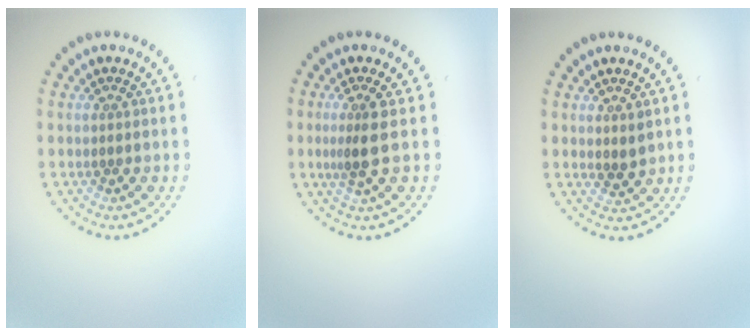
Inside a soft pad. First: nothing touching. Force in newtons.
{"total": 2.3, "press": 1.8, "slide": 1.5}
{"total": 1.1, "press": 0.9, "slide": 0.6}